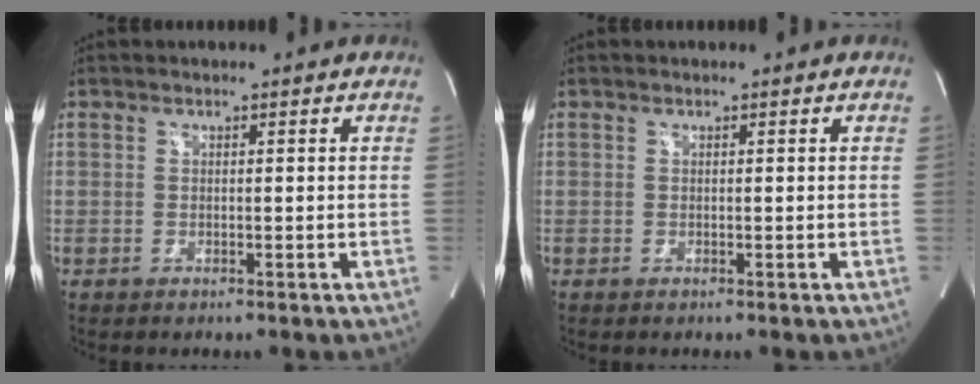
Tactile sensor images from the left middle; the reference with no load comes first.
{"total": 0.0}